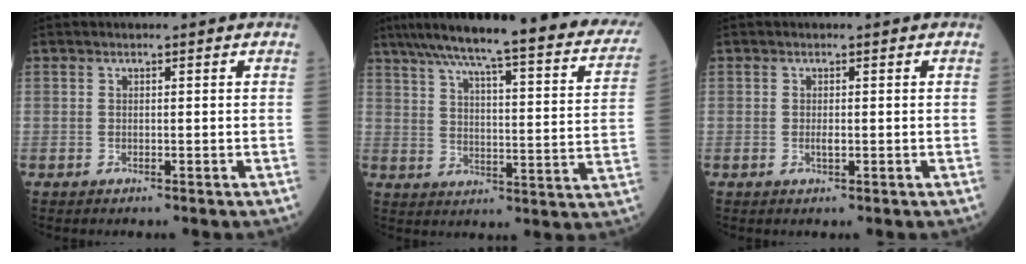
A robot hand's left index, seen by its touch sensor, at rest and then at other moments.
{"total": 30.0, "force": [25.2, 3.6, 15.9], "torque": [-0.232, -0.041, 0.312]}
{"total": 0.8, "force": [-0.1, 0.3, 0.7], "torque": [-0.013, -0.003, -0.002]}